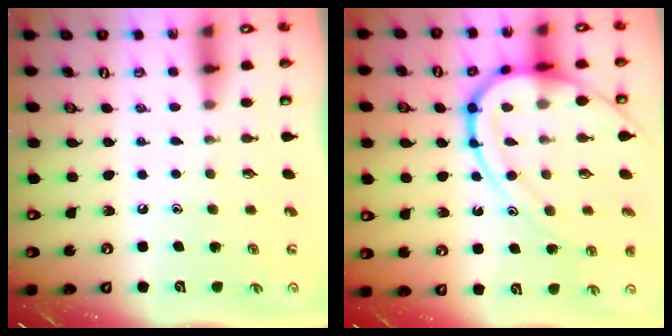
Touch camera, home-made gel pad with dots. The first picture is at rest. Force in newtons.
{"total": 17.3, "press": 17.2, "slide": 1.7}